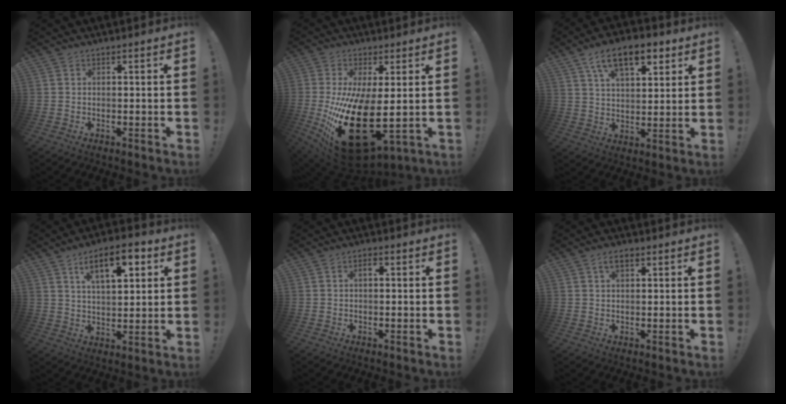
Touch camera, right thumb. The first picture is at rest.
{"total": 23.9, "force": [-2.4, 10.8, 21.2], "torque": [-0.385, -0.031, -0.017]}
{"total": 13.8, "force": [7.2, 6.7, 9.6], "torque": [-0.154, -0.017, 0.128]}
{"total": 11.9, "force": [5.4, 5.0, 9.3], "torque": [-0.145, -0.007, 0.089]}
{"total": 1.5, "force": [0.1, 0.7, 1.3], "torque": [-0.025, 0.006, -0.001]}
{"total": 2.2, "force": [1.0, 1.0, 1.7], "torque": [-0.036, 0.004, 0.017]}